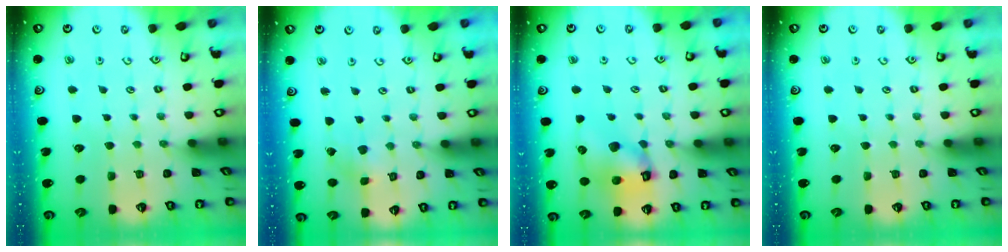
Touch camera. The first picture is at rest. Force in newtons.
{"total": 2.0, "press": 2.0, "slide": 0.1}
{"total": 11.2, "press": 11.1, "slide": 1.5}
{"total": 0.0}